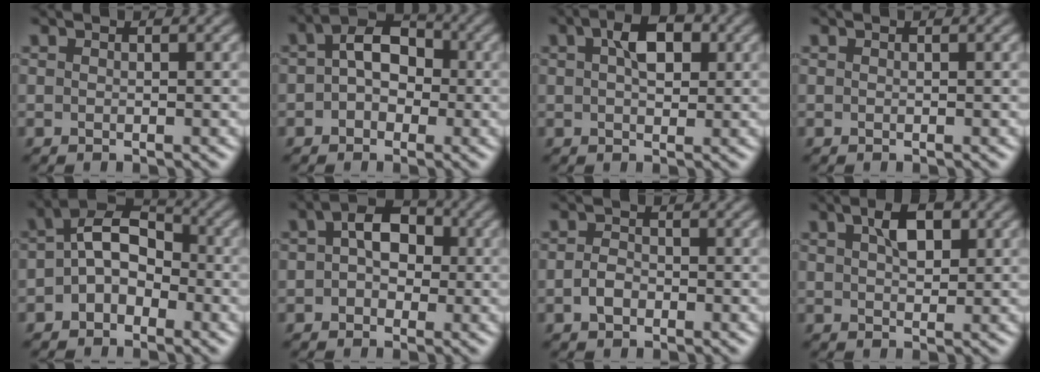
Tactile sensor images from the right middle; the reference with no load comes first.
{"total": 4.5, "force": [0.2, 3.3, 3.2], "torque": [-0.036, 0.011, -0.013]}
{"total": 4.2, "force": [1.2, 2.4, 3.2], "torque": [-0.052, 0.010, 0.016]}
{"total": 0.0}
{"total": 4.8, "force": [-0.6, 3.4, 3.4], "torque": [-0.046, 0.012, -0.023]}
{"total": 4.5, "force": [0.6, 3.2, 3.2], "torque": [-0.038, 0.014, -0.006]}
{"total": 1.7, "force": [-0.6, 1.2, 1.1], "torque": [-0.023, 0.002, -0.015]}
{"total": 3.4, "force": [1.3, 1.7, 2.6], "torque": [-0.046, 0.009, 0.023]}